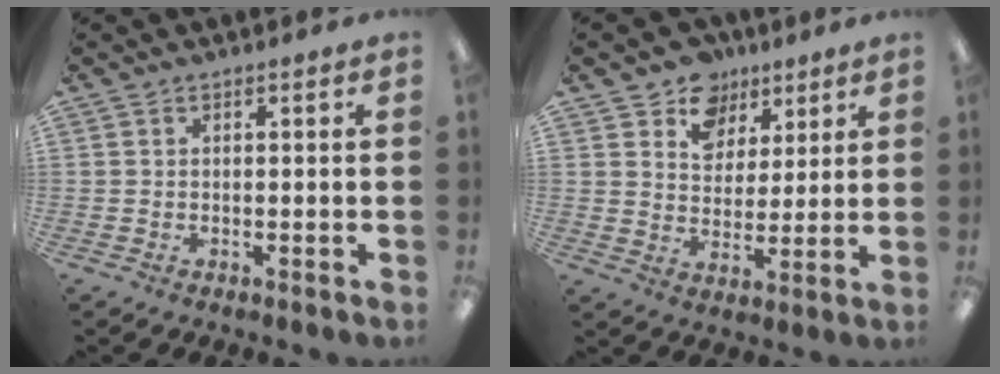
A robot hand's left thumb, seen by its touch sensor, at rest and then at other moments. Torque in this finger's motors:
{"motor_torque": [0.11, 0.12, -0.06, -0.14, 0.06]}